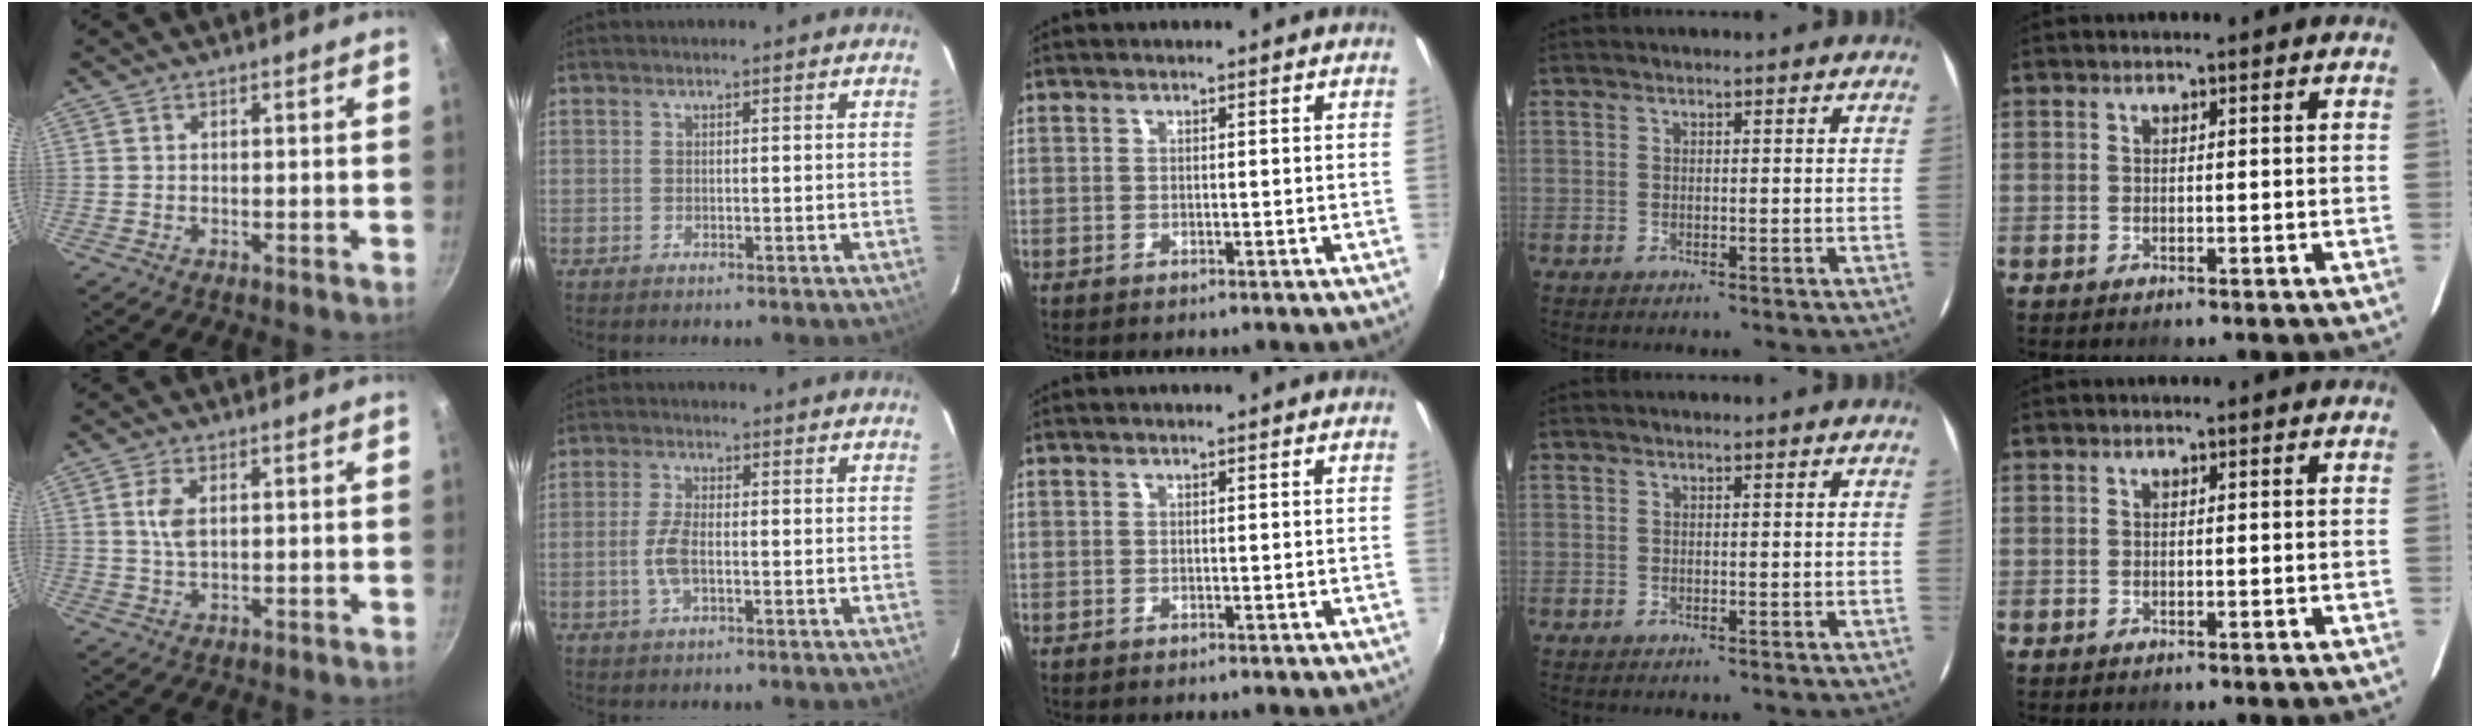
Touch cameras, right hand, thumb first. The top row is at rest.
{"thumb": {"total": 3.9, "force": [0.8, 1.9, 3.2], "torque": [-0.064, -0.002, 0.016]}, "index": {"total": 4.6, "force": [-1.2, 1.8, 4.1], "torque": [-0.092, -0.001, -0.023]}}